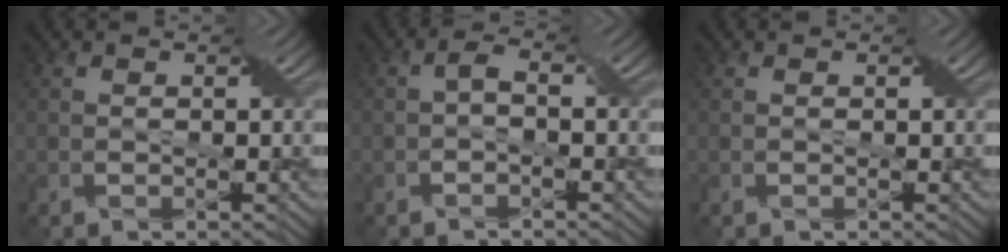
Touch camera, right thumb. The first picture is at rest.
{"total": 1.1, "force": [-0.6, -0.2, 0.9], "torque": [-0.034, 0.004, -0.013]}
{"total": 0.0}